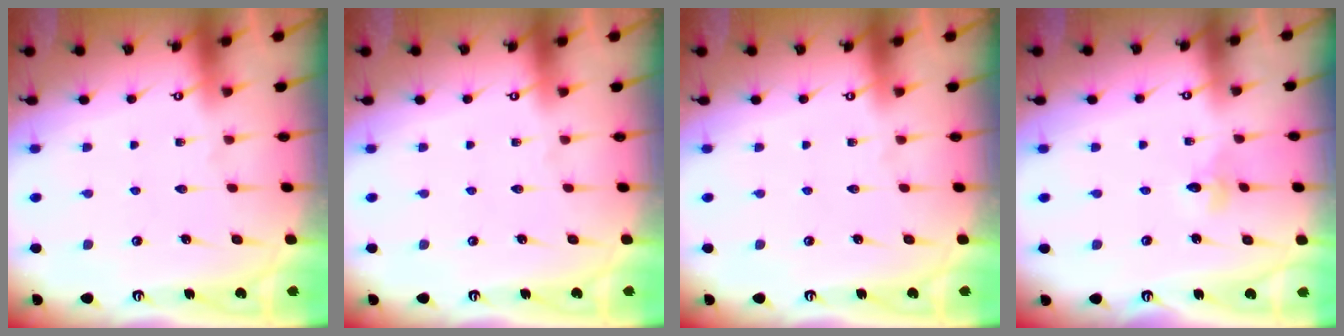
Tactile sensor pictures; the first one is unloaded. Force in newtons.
{"total": 0.0}
{"total": 0.0}
{"total": 2.8, "press": 2.7, "slide": 0.3}